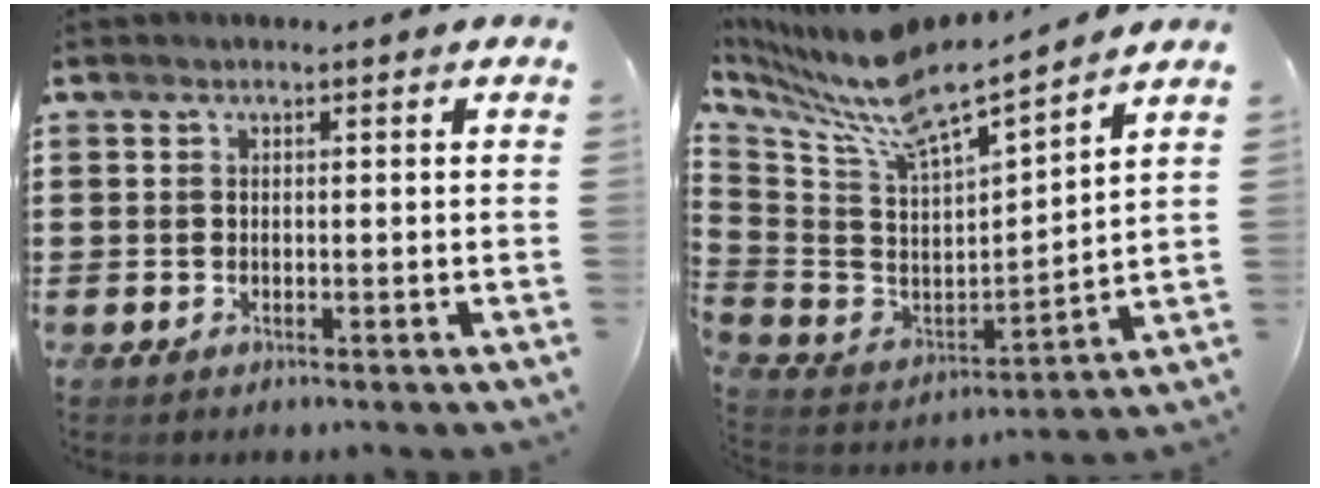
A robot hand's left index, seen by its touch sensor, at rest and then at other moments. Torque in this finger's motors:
{"motor_torque": [1.14, 1.00, 0.39, 0.21]}